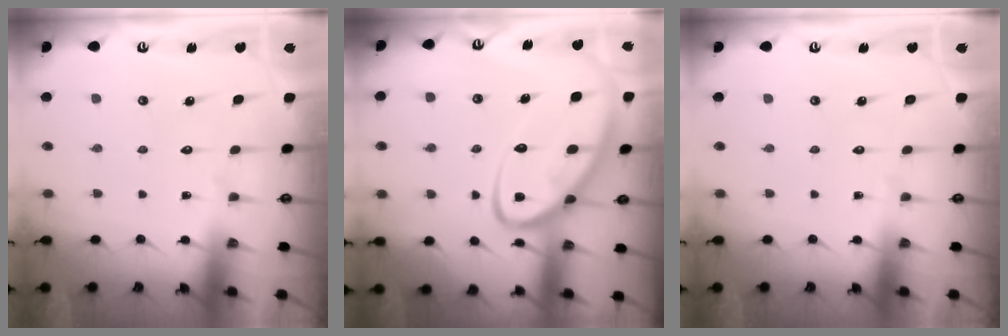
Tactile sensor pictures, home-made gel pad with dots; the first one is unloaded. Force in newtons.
{"total": 12.2, "press": 12.2, "slide": 1.1}
{"total": 0.0}